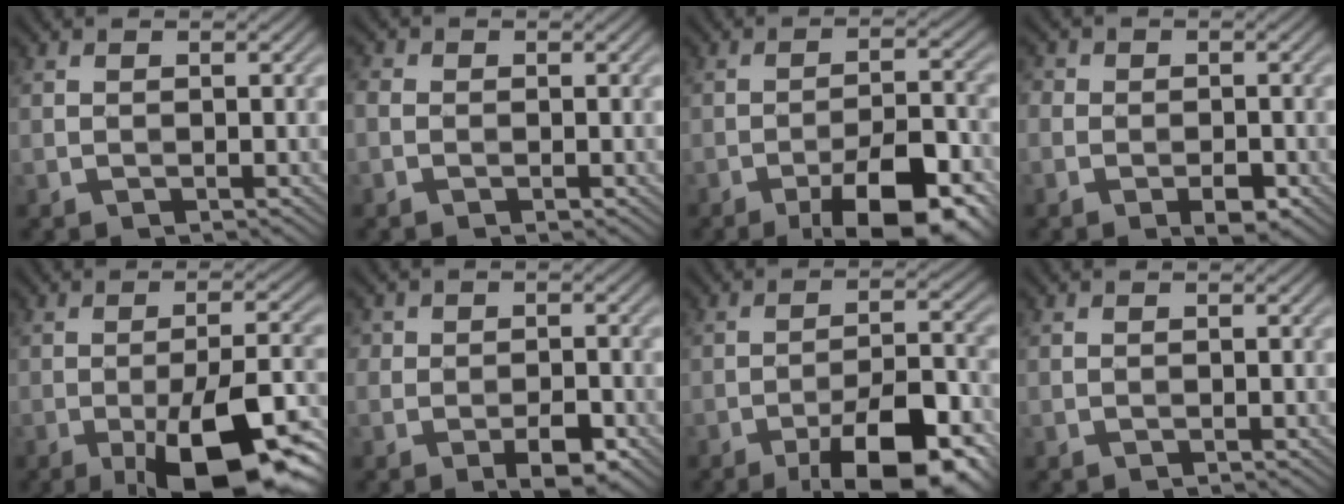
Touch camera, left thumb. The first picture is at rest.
{"total": 1.9, "force": [-0.8, 1.4, 0.9], "torque": [-0.022, -0.002, -0.021]}
{"total": 11.1, "force": [-6.4, 3.4, 8.4], "torque": [-0.128, 0.007, -0.100]}
{"total": 4.0, "force": [-1.6, 2.8, 2.3], "torque": [-0.025, -0.008, -0.030]}
{"total": 14.7, "force": [-6.8, 4.5, 12.2], "torque": [-0.174, 0.002, -0.108]}
{"total": 4.5, "force": [-1.7, 2.8, 3.1], "torque": [-0.034, -0.002, -0.033]}
{"total": 12.3, "force": [-7.1, 3.8, 9.3], "torque": [-0.139, 0.010, -0.115]}
{"total": 0.0}